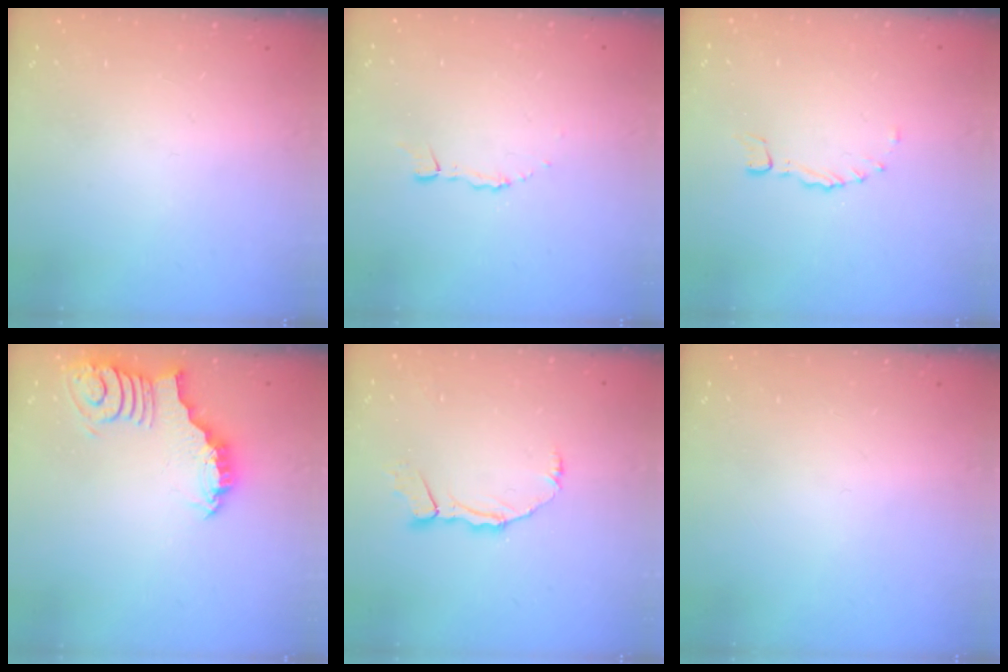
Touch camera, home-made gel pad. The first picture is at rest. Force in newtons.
{"total": 3.9, "press": 3.9, "slide": 0.4}
{"total": 0.0}
{"total": 3.0, "press": 2.9, "slide": 0.5}
{"total": 7.0, "press": 6.9, "slide": 0.8}
{"total": 0.0}